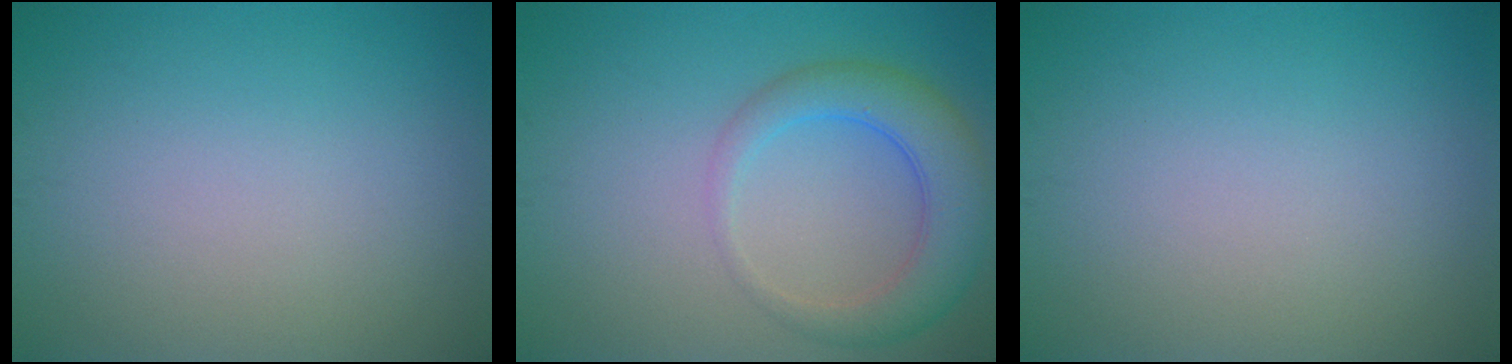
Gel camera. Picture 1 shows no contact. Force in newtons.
{"total": 4.9, "press": 4.9, "slide": 0.2}
{"total": 0.0}